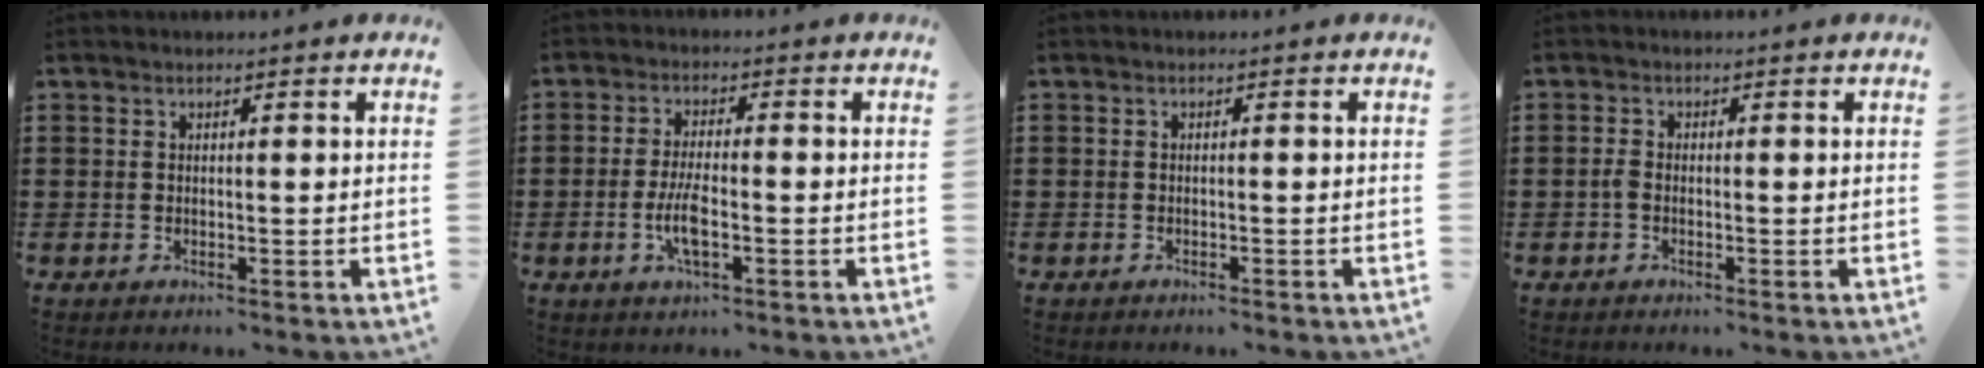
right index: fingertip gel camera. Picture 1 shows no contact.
{"total": 4.9, "force": [-1.5, 1.3, 4.4], "torque": [-0.096, -0.001, -0.033]}
{"total": 0.6, "force": [-0.6, 0.1, 0.1], "torque": [-0.004, -0.001, -0.013]}
{"total": 1.2, "force": [-0.5, 0.6, 0.9], "torque": [-0.026, -0.002, -0.013]}